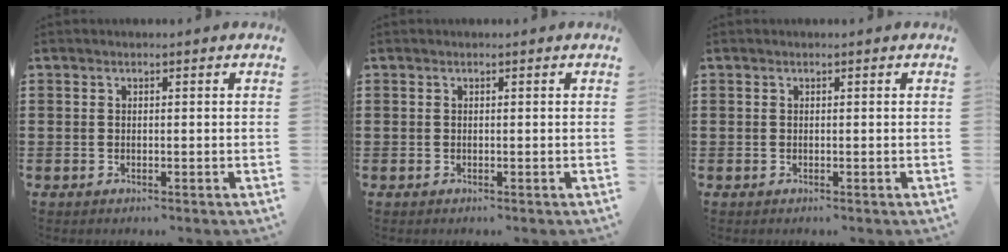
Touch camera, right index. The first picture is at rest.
{"total": 0.0}
{"total": 0.0}